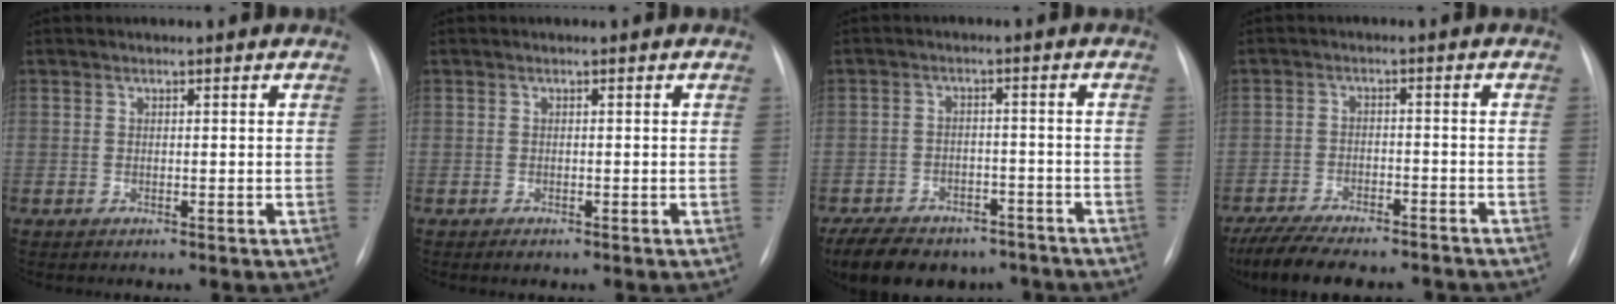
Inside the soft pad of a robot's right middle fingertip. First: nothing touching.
{"total": 0.7, "force": [-0.5, 0.3, 0.3], "torque": [-0.008, -0.001, -0.006]}
{"total": 15.6, "force": [-12.0, 7.9, 6.2], "torque": [-0.138, -0.004, -0.164]}
{"total": 14.7, "force": [-12.7, 3.8, 6.4], "torque": [-0.134, -0.008, -0.187]}